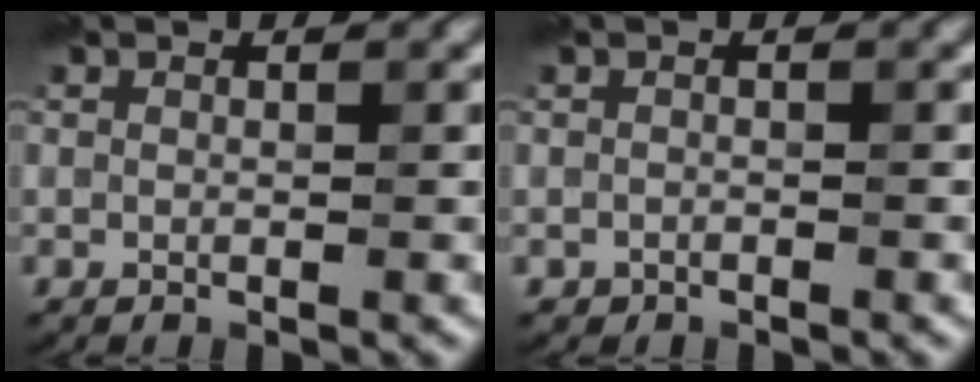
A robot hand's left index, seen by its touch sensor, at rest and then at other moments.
{"total": 0.5, "force": [-0.4, 0.3, 0.0], "torque": [0.002, -0.003, -0.007]}